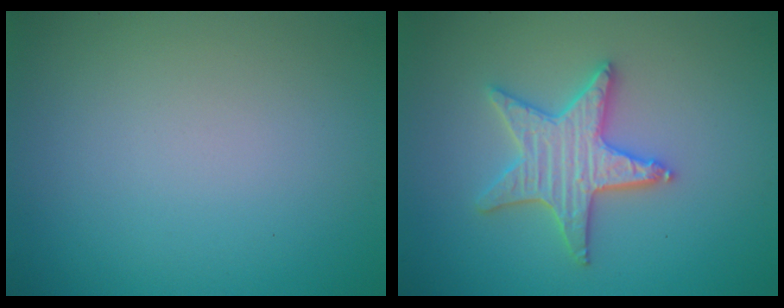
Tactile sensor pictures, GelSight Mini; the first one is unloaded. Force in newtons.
{"total": 4.7, "press": 4.6, "slide": 0.8}